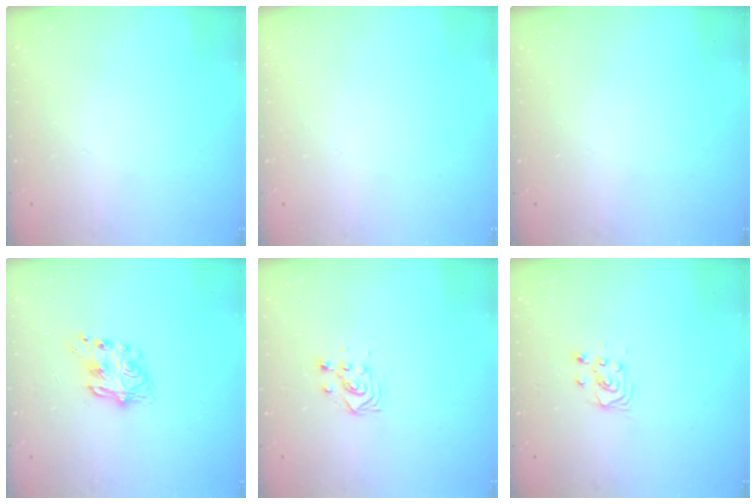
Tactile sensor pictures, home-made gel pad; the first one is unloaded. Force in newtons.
{"total": 0.0}
{"total": 0.0}
{"total": 7.2, "press": 7.2, "slide": 0.4}
{"total": 3.3, "press": 3.3, "slide": 0.3}
{"total": 3.4, "press": 3.4, "slide": 0.4}